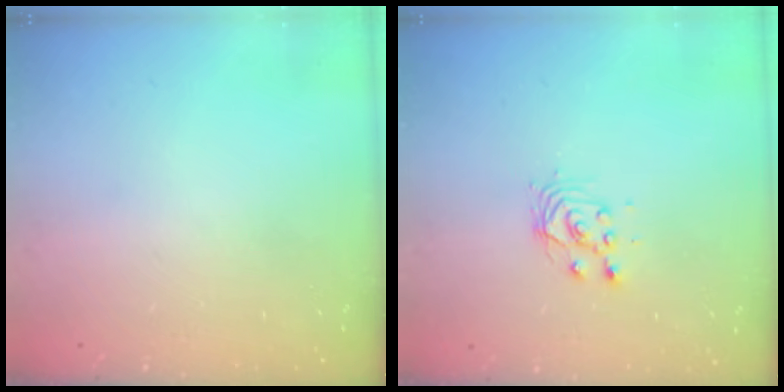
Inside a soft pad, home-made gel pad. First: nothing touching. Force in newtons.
{"total": 3.4, "press": 3.4, "slide": 0.2}